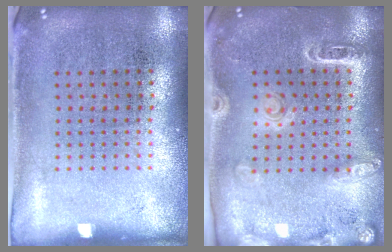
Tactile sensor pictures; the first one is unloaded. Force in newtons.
{"total": 1.8, "press": 1.7, "slide": 0.4}